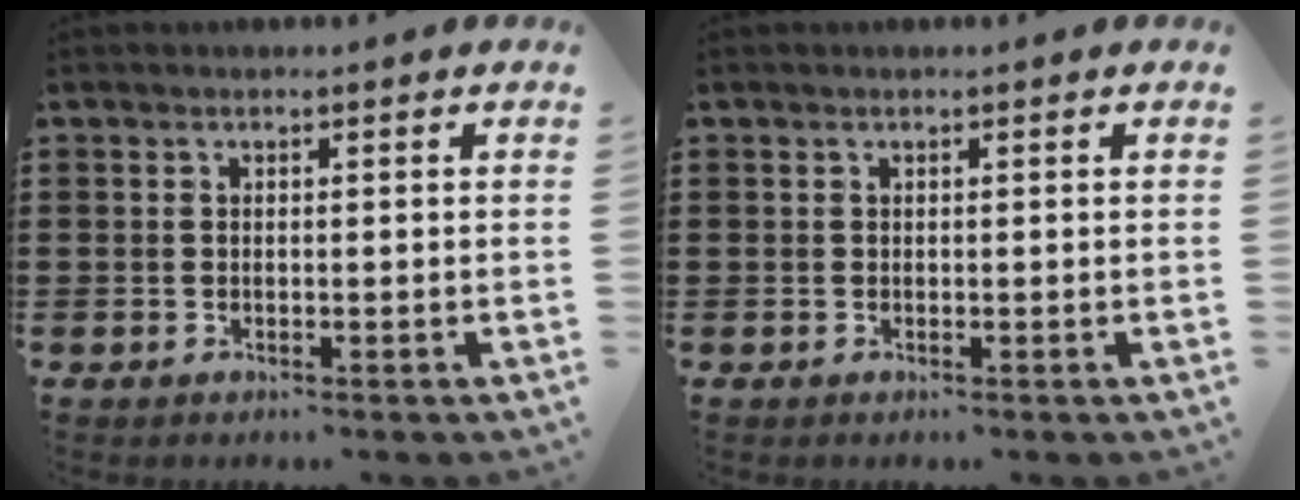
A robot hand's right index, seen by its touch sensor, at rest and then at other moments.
{"total": 0.0}